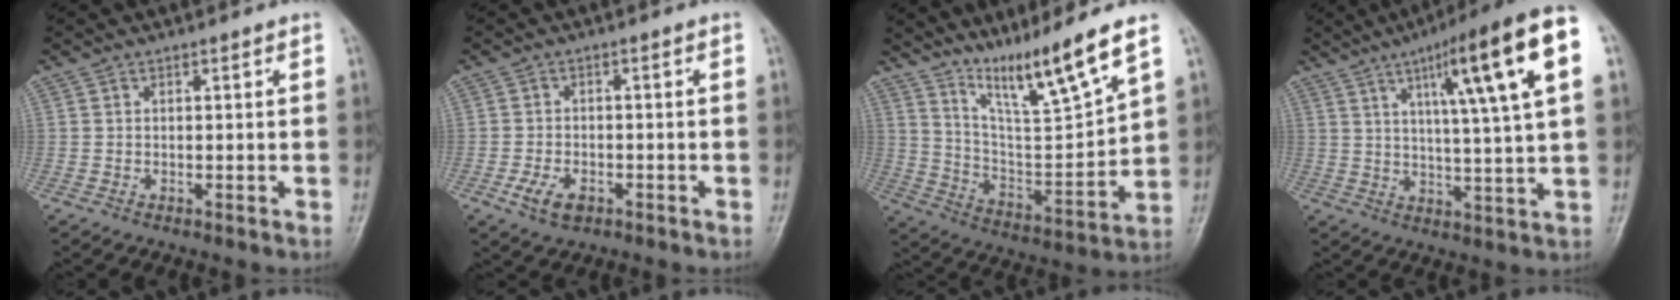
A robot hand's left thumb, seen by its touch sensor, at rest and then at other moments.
{"total": 4.8, "force": [-2.3, 2.8, 3.1], "torque": [-0.059, 0.008, -0.039]}
{"total": 14.1, "force": [10.2, -0.1, 9.7], "torque": [-0.162, -0.068, 0.194]}
{"total": 18.5, "force": [7.0, 1.9, 17.0], "torque": [-0.247, -0.003, 0.099]}